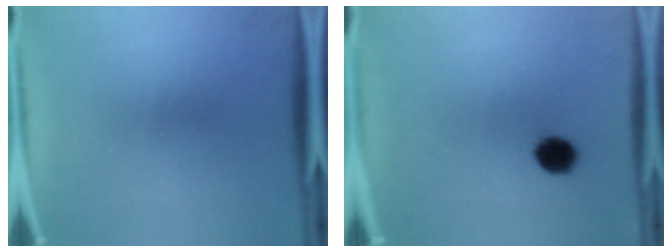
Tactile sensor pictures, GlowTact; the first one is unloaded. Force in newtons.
{"total": 5.7}